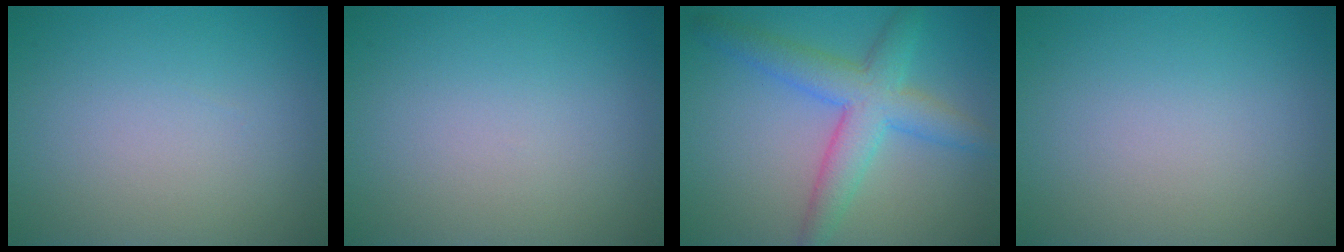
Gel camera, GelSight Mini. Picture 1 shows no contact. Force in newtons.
{"total": 0.0}
{"total": 5.5, "press": 5.5, "slide": 0.1}
{"total": 0.0}